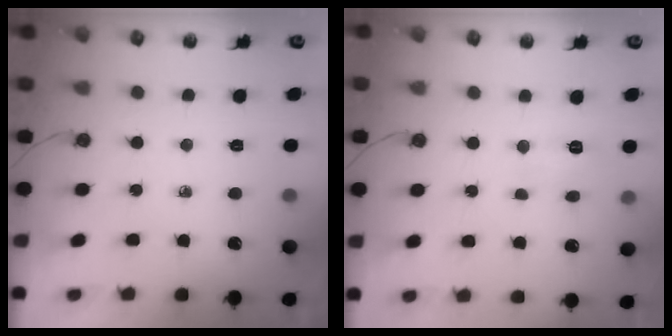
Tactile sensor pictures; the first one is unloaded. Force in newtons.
{"total": 5.6, "press": 5.6, "slide": 0.6}